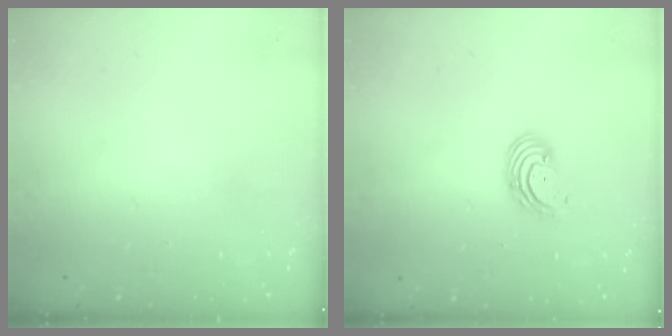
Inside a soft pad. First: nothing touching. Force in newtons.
{"total": 2.7, "press": 2.7, "slide": 0.3}